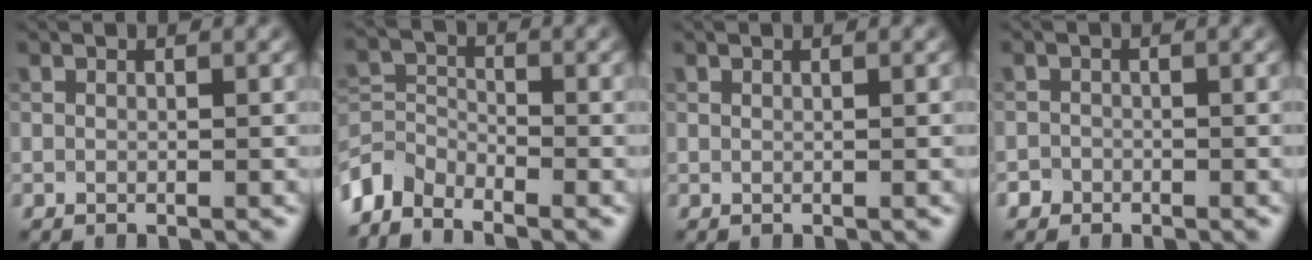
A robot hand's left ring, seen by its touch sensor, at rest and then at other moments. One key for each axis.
{"total": 4.5, "fx": -3.9, "fy": 1.9, "fz": 1.3, "tx": -0.027, "ty": -0.004, "tz": -0.089}
{"total": 0.0}
{"total": 1.4, "fx": -1.1, "fy": 0.9, "fz": -0.1, "tx": 0.002, "ty": 0.008, "tz": -0.016}